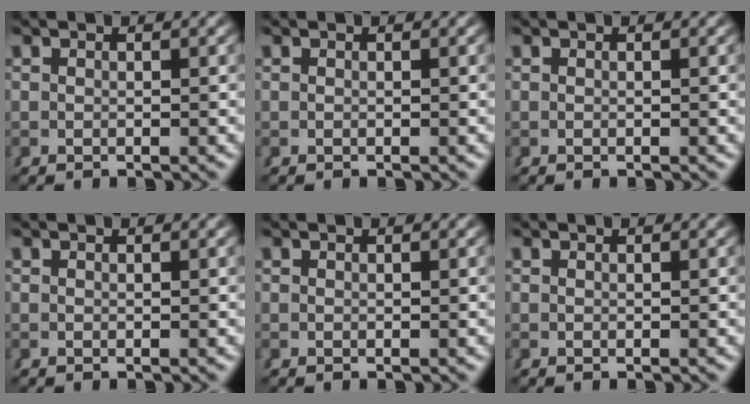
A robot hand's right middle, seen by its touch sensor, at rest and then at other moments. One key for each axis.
{"total": 0.0}
{"total": 0.0}
{"total": 0.0}
{"total": 0.0}
{"total": 0.0}